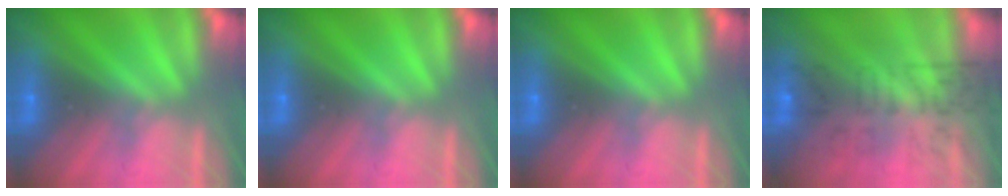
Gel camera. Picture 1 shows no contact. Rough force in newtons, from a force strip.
{"total": 0.0}
{"total": 0.0}
{"total": 9.9}